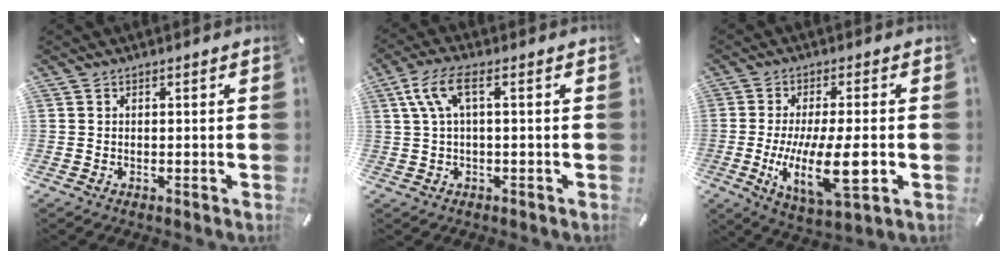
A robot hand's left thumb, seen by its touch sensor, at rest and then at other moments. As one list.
[{"total": 7.6, "force": [1.2, 2.8, 7.0], "torque": [-0.150, -0.005, 0.020]}, {"total": 15.9, "force": [-2.5, 5.0, 14.9], "torque": [-0.276, -0.021, -0.042]}]